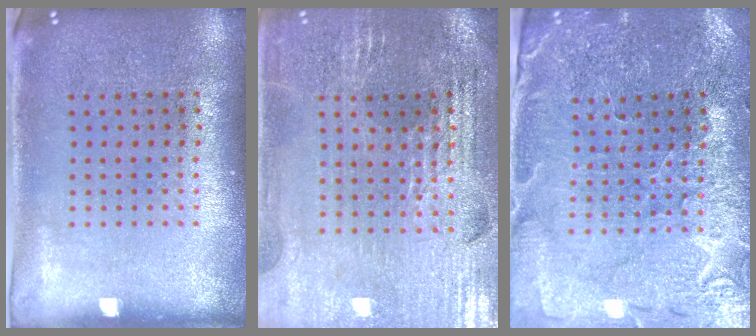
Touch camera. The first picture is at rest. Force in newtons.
{"total": 2.9, "press": 2.9, "slide": 0.5}
{"total": 1.5, "press": 1.5, "slide": 0.1}